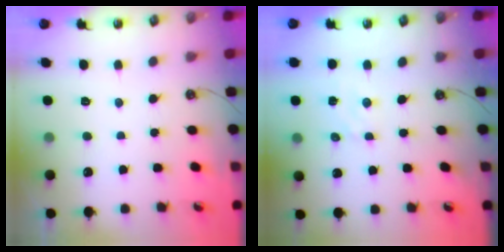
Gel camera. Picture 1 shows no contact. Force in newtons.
{"total": 2.2, "press": 2.2, "slide": 0.4}